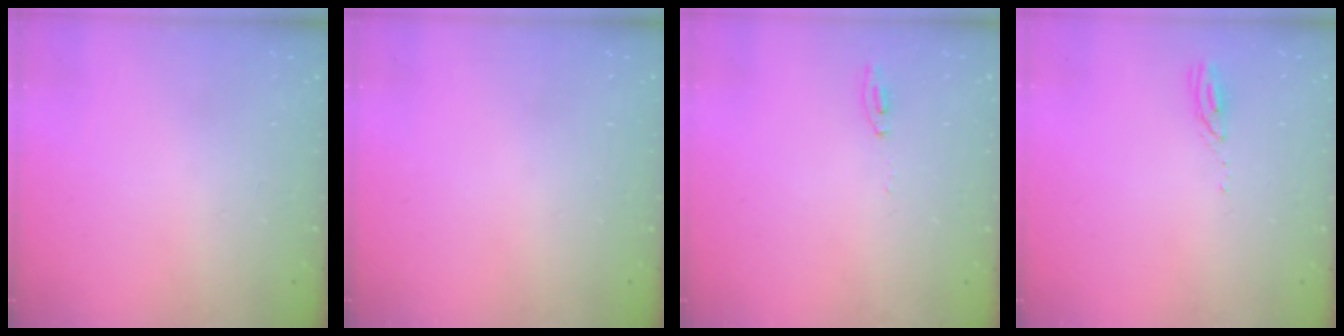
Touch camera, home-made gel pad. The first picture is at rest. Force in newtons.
{"total": 0.0}
{"total": 4.6, "press": 4.6, "slide": 0.5}
{"total": 3.0, "press": 2.9, "slide": 0.3}